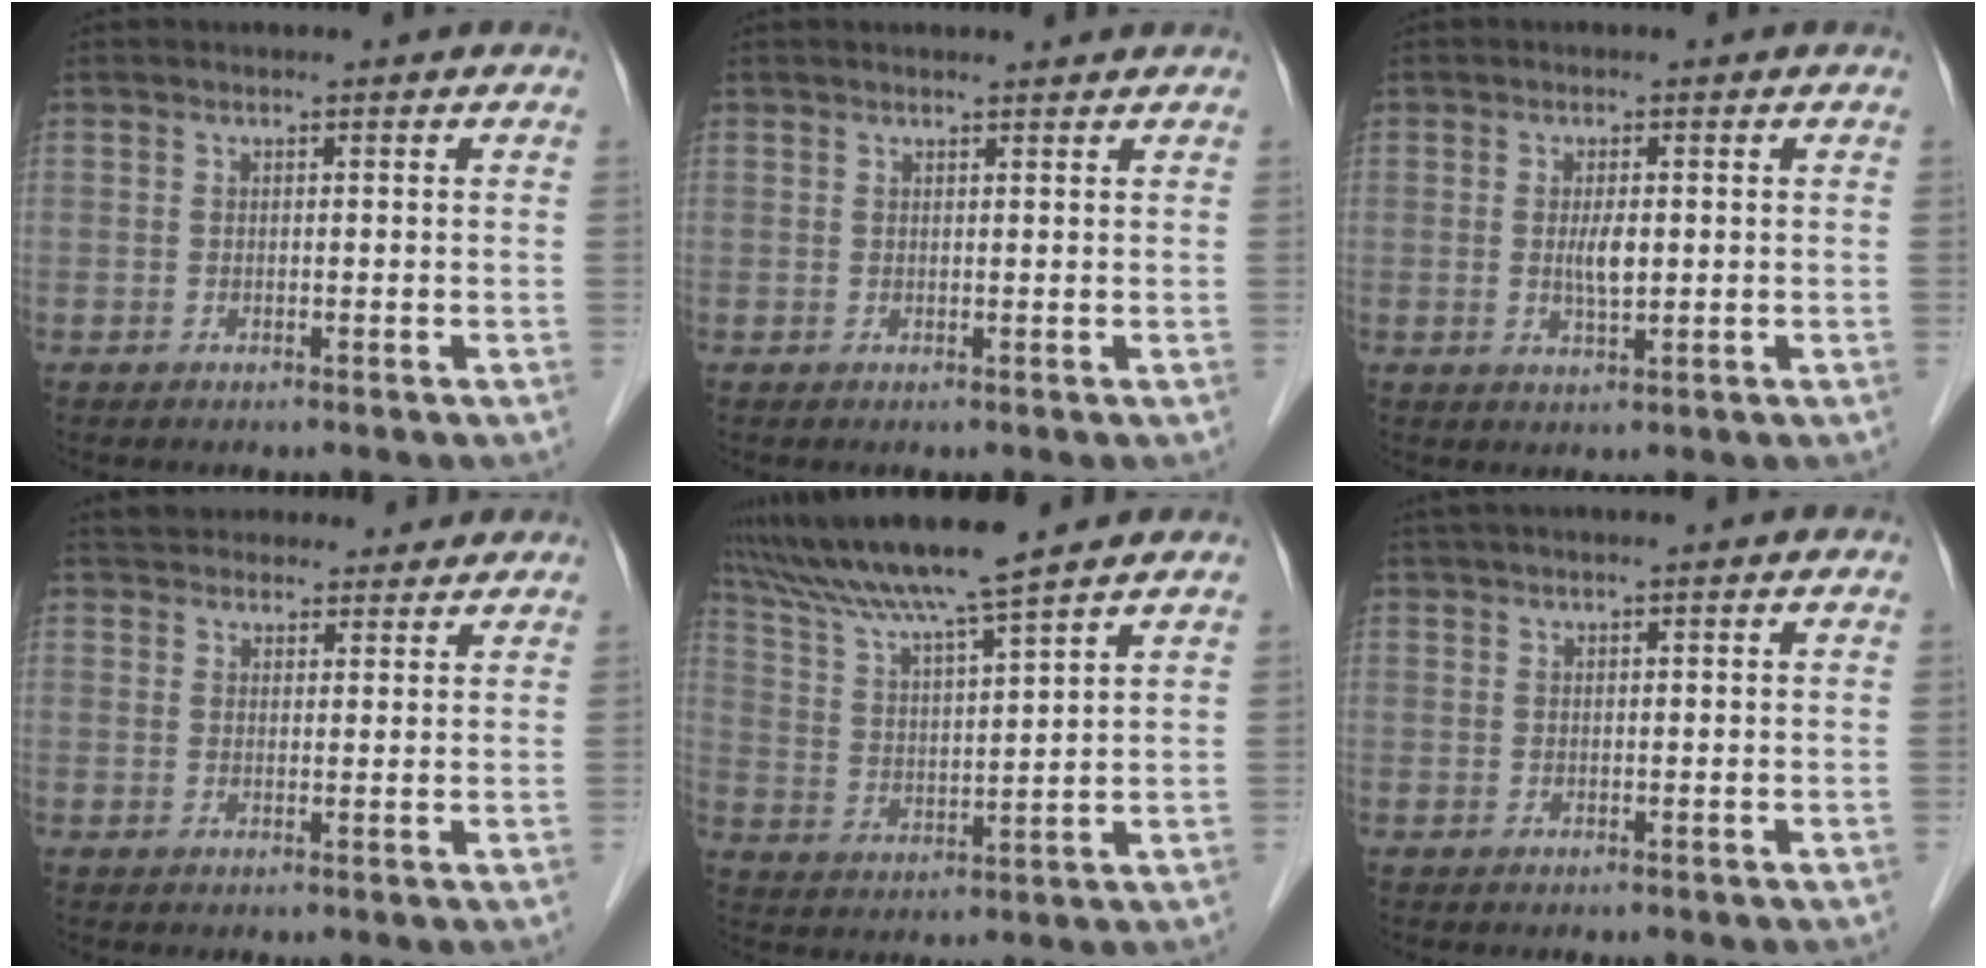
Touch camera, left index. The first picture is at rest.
{"total": 2.8, "force": [2.7, 0.1, 0.8], "torque": [-0.009, 0.011, 0.030]}
{"total": 2.9, "force": [0.1, 0.7, 2.8], "torque": [-0.054, -0.004, 0.004]}
{"total": 11.2, "force": [10.2, 3.6, 2.7], "torque": [-0.022, 0.030, 0.142]}
{"total": 12.9, "force": [11.3, -1.2, 6.2], "torque": [-0.120, 0.018, 0.201]}
{"total": 3.4, "force": [2.8, -0.1, 2.0], "torque": [-0.028, 0.034, 0.048]}